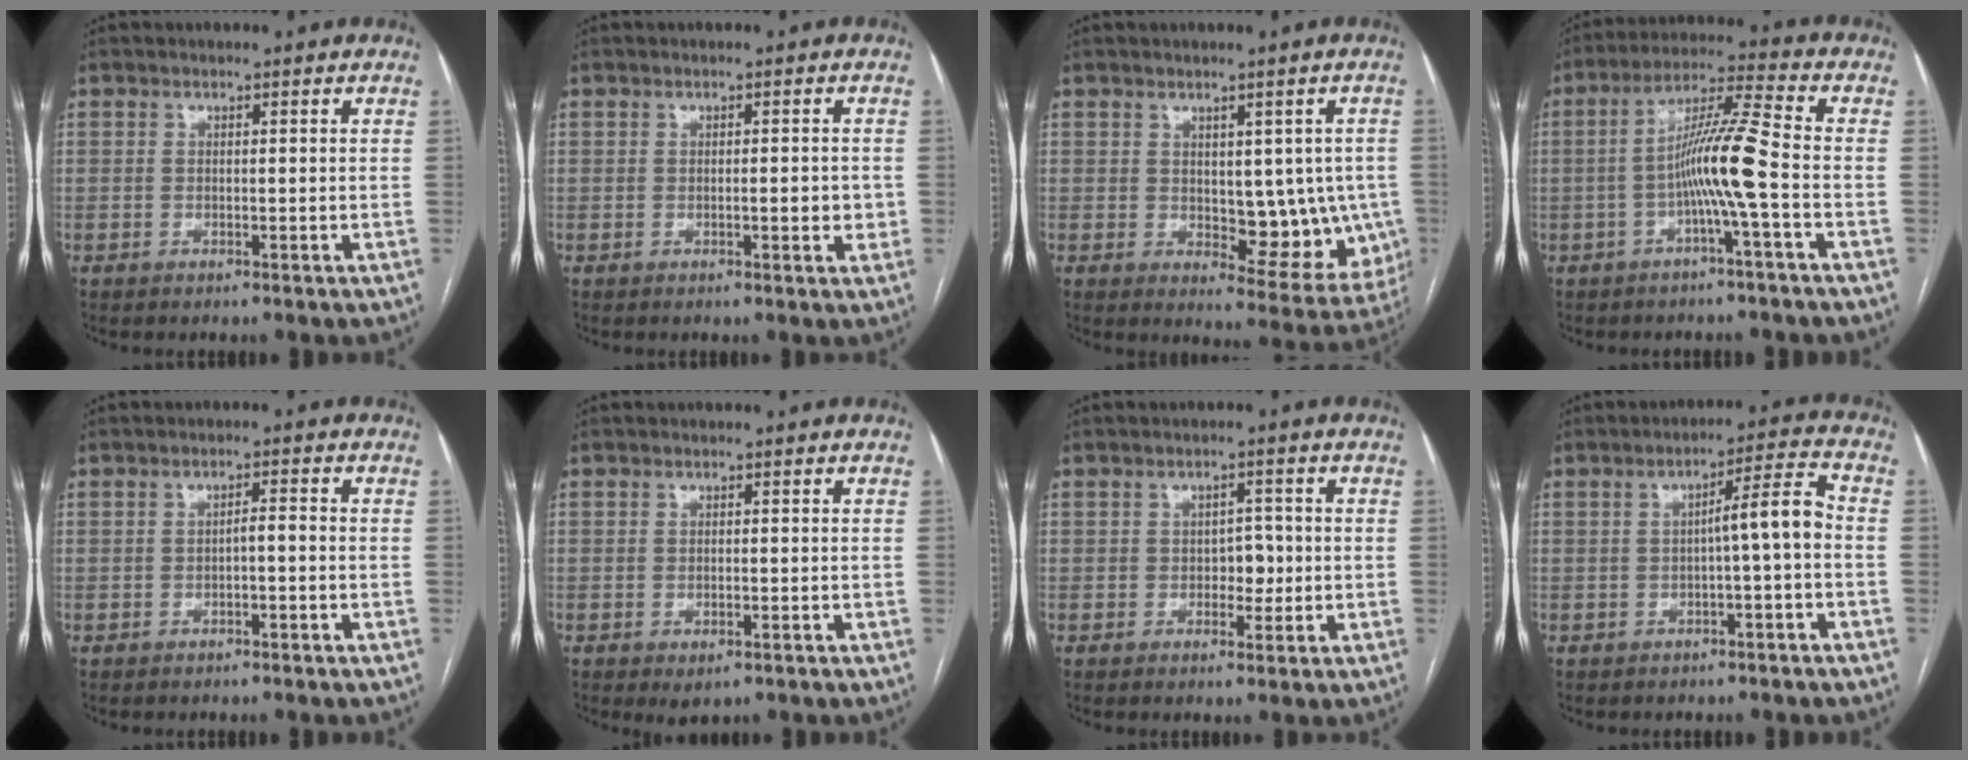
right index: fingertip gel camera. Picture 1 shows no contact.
{"total": 2.2, "force": [-0.2, 0.7, 2.1], "torque": [-0.031, 0.001, -0.001]}
{"total": 10.3, "force": [-0.2, 5.2, 8.8], "torque": [-0.087, 0.000, 0.012]}
{"total": 9.3, "force": [-2.4, -1.1, 8.9], "torque": [-0.166, 0.018, -0.047]}
{"total": 1.8, "force": [-0.6, 0.3, 1.6], "torque": [-0.022, 0.004, -0.011]}
{"total": 1.9, "force": [-1.0, 0.7, 1.5], "torque": [-0.023, -0.003, -0.009]}
{"total": 3.0, "force": [-0.5, 1.9, 2.2], "torque": [-0.022, 0.005, -0.005]}
{"total": 5.8, "force": [-1.0, 0.0, 5.8], "torque": [-0.083, 0.019, -0.014]}